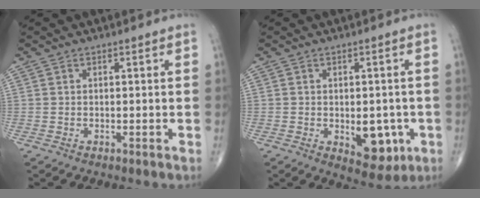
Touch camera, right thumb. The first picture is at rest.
{"total": 8.2, "force": [-2.0, 4.8, 6.4], "torque": [-0.050, -0.002, -0.015]}